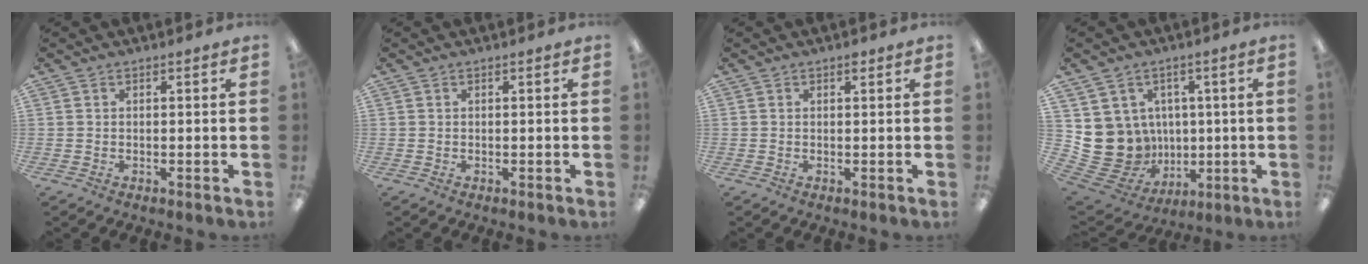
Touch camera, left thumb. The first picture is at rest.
{"total": 0.0}
{"total": 1.0, "force": [0.6, 0.3, 0.7], "torque": [-0.007, -0.002, 0.009]}
{"total": 11.3, "force": [-0.4, 10.9, 2.8], "torque": [-0.087, -0.013, 0.009]}